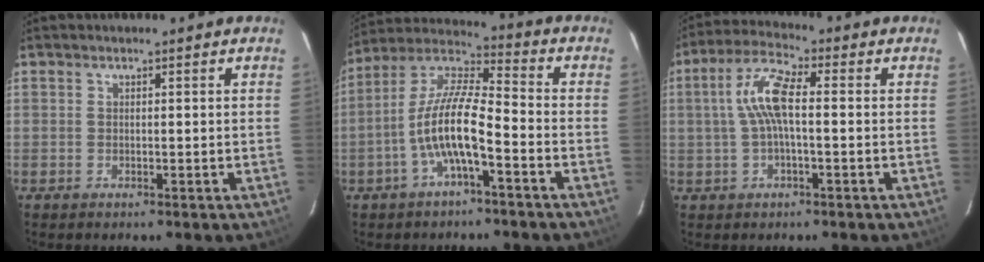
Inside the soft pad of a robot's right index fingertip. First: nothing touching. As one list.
[{"total": 11.4, "force": [-4.4, 2.4, 10.2], "torque": [-0.213, 0.005, -0.087]}, {"total": 7.9, "force": [0.1, 2.3, 7.6], "torque": [-0.161, 0.017, 0.002]}]